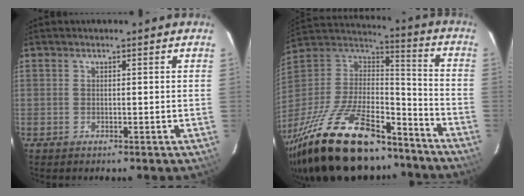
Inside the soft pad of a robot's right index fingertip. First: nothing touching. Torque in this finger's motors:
{"motor_torque": [1.60, -0.53, 0.88, 0.20]}